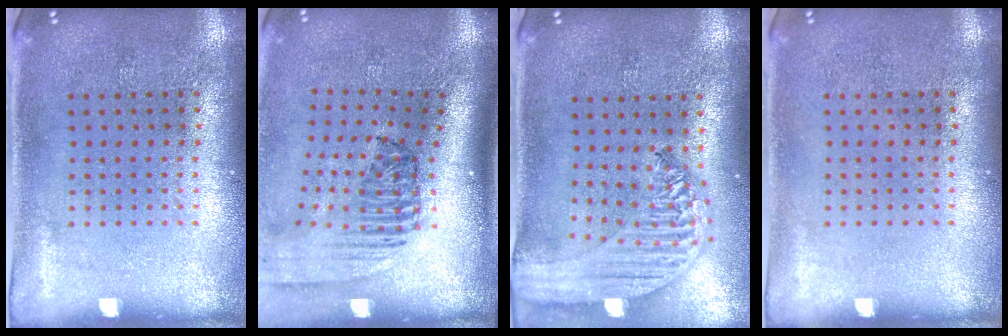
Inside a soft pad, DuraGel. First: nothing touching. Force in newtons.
{"total": 2.4, "press": 1.7, "slide": 1.8}
{"total": 2.4, "press": 2.1, "slide": 1.1}
{"total": 0.0}